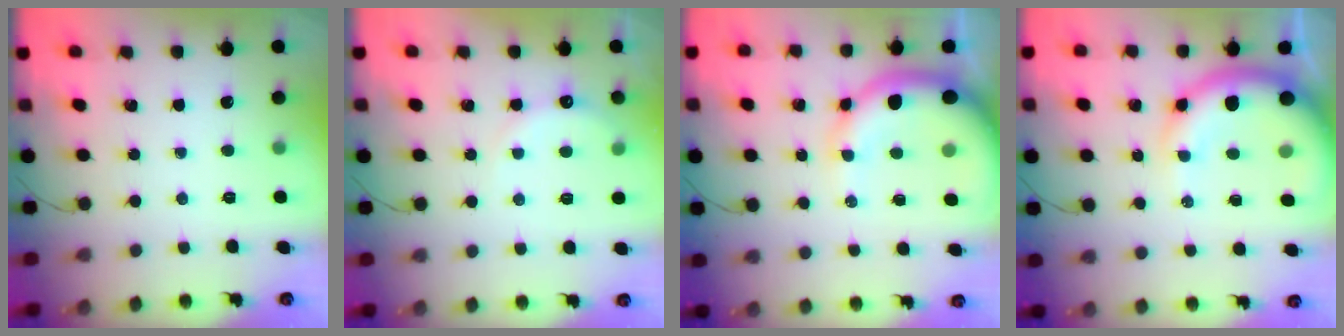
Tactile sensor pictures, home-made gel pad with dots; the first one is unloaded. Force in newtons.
{"total": 6.4, "press": 6.2, "slide": 1.6}
{"total": 12.1, "press": 11.6, "slide": 3.1}
{"total": 15.0, "press": 14.6, "slide": 3.8}